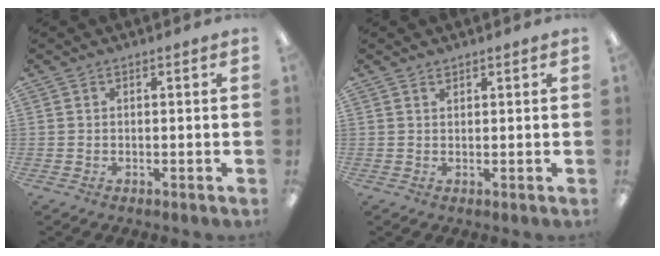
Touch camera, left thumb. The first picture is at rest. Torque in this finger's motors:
{"motor_torque": [-0.34, -0.35, -0.11, -0.06, -0.02]}